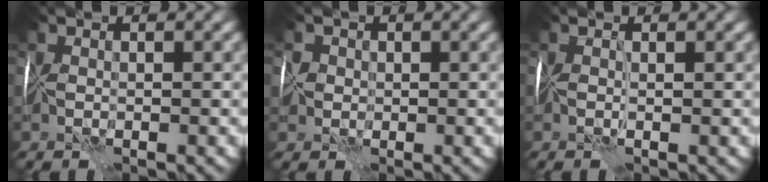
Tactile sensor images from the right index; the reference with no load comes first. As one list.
[{"total": 1.7, "force": [0.0, 1.7, 0.3], "torque": [0.005, 0.006, -0.001]}, {"total": 0.8, "force": [0.1, 0.0, 0.8], "torque": [-0.012, -0.002, 0.000]}]